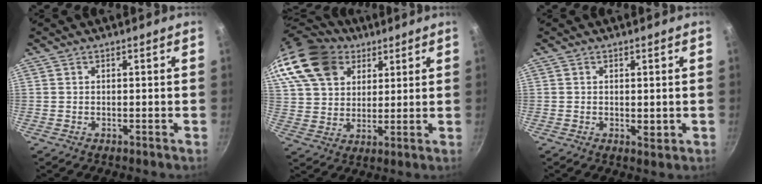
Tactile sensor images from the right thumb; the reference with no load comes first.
{"total": 21.3, "force": [11.5, 15.0, 9.8], "torque": [-0.205, 0.011, 0.215]}
{"total": 1.8, "force": [0.1, 1.0, 1.5], "torque": [-0.022, -0.004, 0.001]}